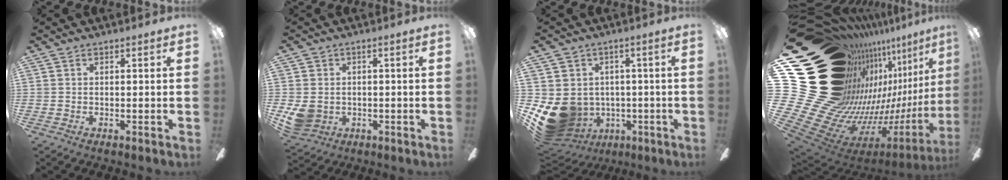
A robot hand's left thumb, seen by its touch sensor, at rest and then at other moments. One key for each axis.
{"total": 6.2, "fx": -0.8, "fy": 5.6, "fz": 2.6, "tx": -0.068, "ty": 0.003, "tz": -0.015}
{"total": 12.6, "fx": -3.3, "fy": 11.0, "fz": 5.1, "tx": -0.127, "ty": 0.009, "tz": -0.049}
{"total": 34.0, "fx": 10.9, "fy": 23.1, "fz": 22.5, "tx": -0.346, "ty": -0.157, "tz": 0.311}